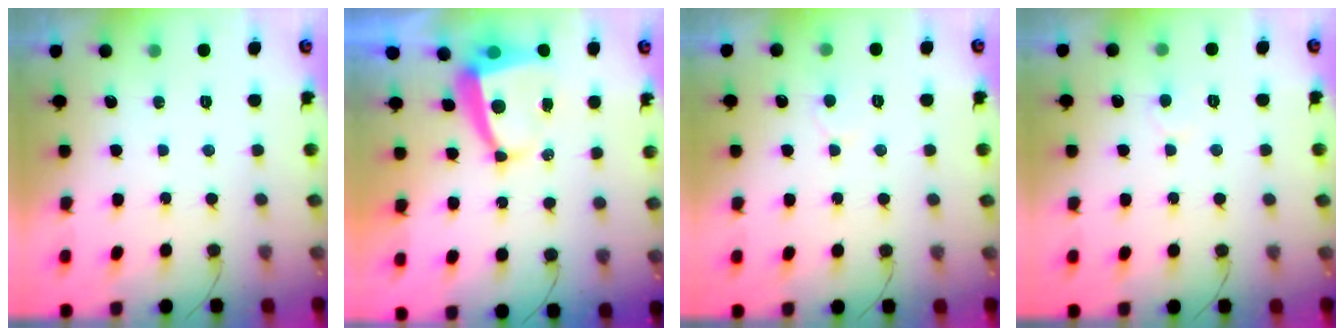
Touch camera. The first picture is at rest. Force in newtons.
{"total": 7.1, "press": 7.1, "slide": 0.9}
{"total": 4.5, "press": 4.5, "slide": 0.5}
{"total": 4.3, "press": 4.3, "slide": 0.5}